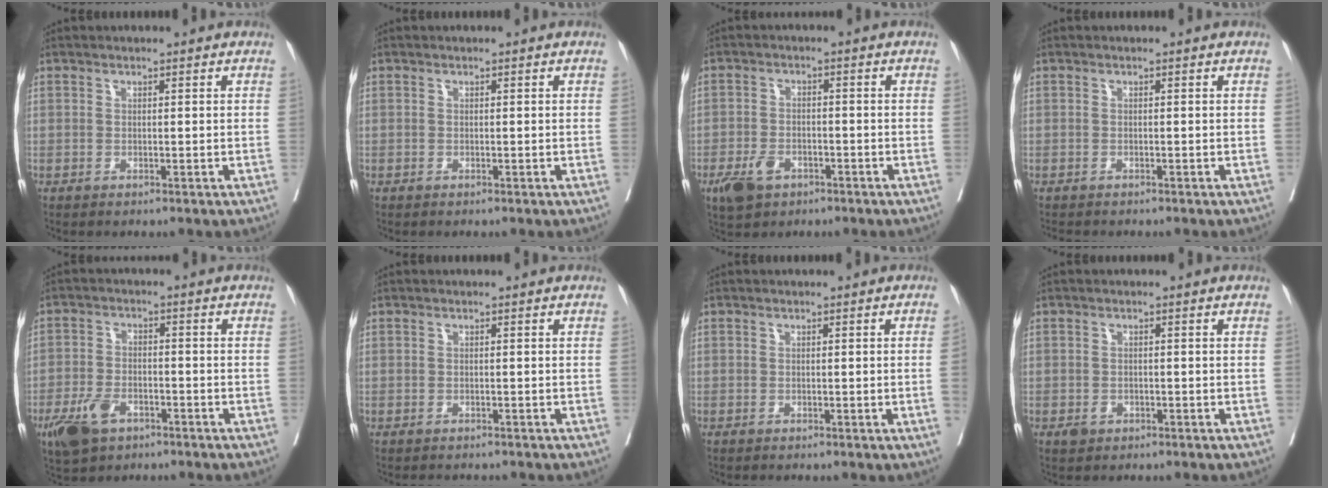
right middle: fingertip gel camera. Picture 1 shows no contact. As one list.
[{"total": 0.0}, {"total": 5.0, "force": [-2.8, 3.0, 2.8], "torque": [-0.059, -0.002, -0.044]}, {"total": 2.2, "force": [-2.0, 0.6, 0.8], "torque": [-0.014, -0.005, -0.026]}, {"total": 7.0, "force": [-4.0, 3.8, 4.3], "torque": [-0.091, -0.007, -0.067]}, {"total": 2.6, "force": [-2.3, 1.1, 0.6], "torque": [-0.009, -0.004, -0.030]}, {"total": 1.0, "force": [-0.1, -0.4, 0.9], "torque": [-0.010, -0.001, 0.001]}, {"total": 1.6, "force": [-0.8, 1.2, 0.6], "torque": [-0.010, 0.002, -0.007]}]